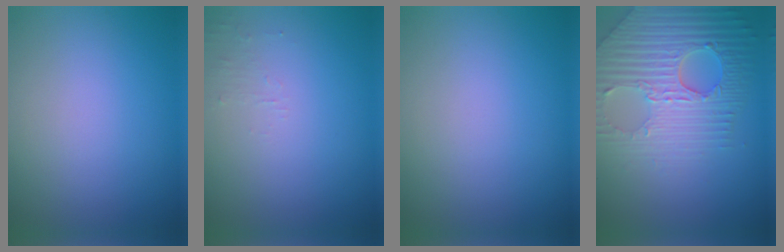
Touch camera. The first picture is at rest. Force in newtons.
{"total": 0.9, "press": 0.9, "slide": 0.1}
{"total": 0.0}
{"total": 7.8, "press": 5.6, "slide": 5.4}